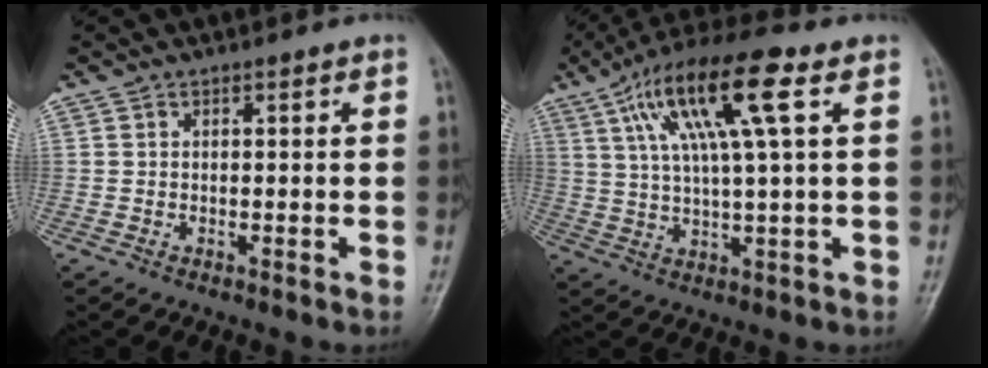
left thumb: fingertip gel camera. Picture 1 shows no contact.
{"total": 15.6, "force": [5.9, 2.9, 14.1], "torque": [-0.269, 0.010, 0.099]}